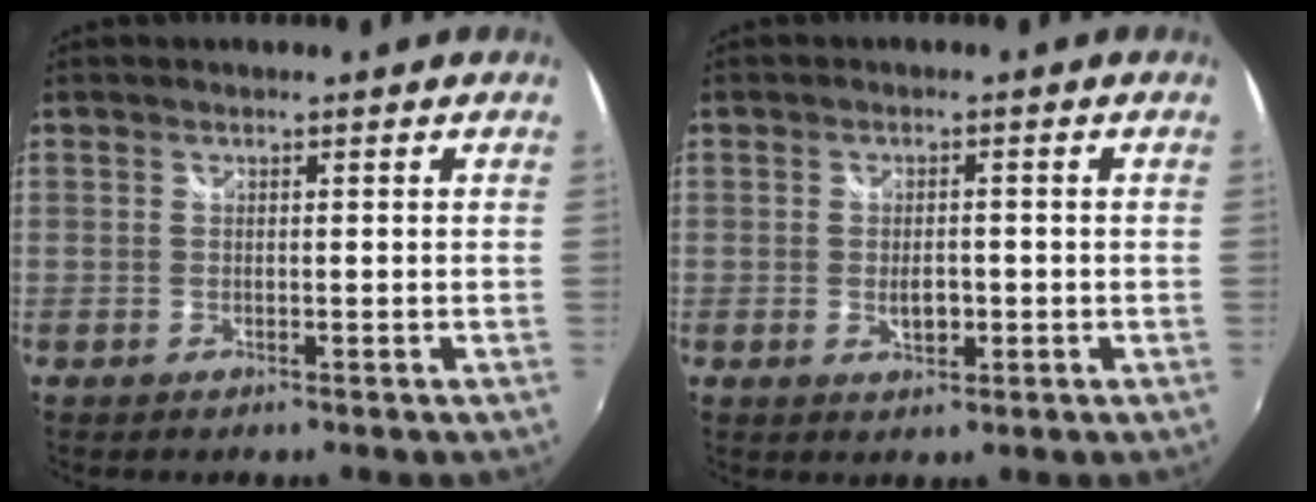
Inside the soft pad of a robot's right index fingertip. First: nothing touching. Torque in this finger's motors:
{"motor_torque": [-0.03, 0.05, 0.04, 0.01]}